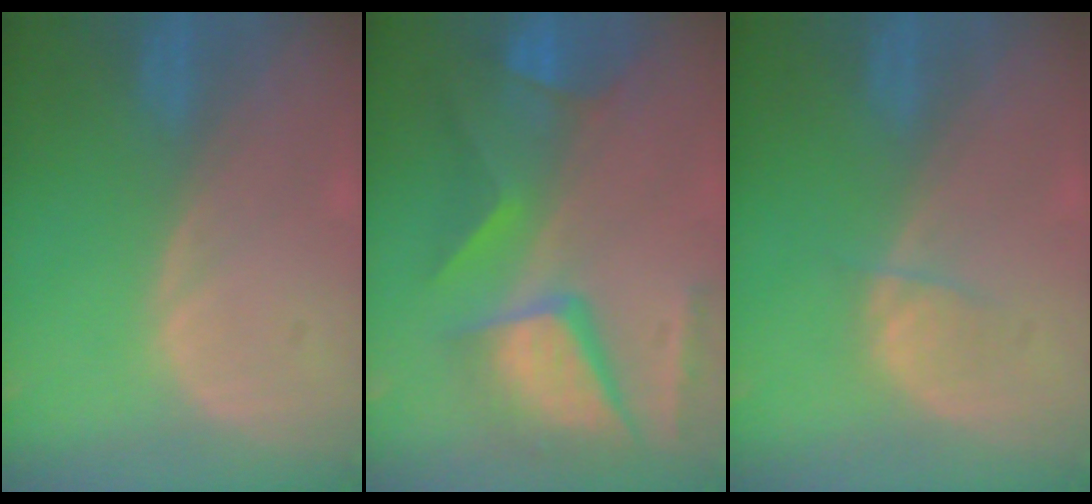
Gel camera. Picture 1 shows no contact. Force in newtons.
{"total": 12.0, "press": 9.9, "slide": 6.8}
{"total": 1.9, "press": 1.9, "slide": 0.4}